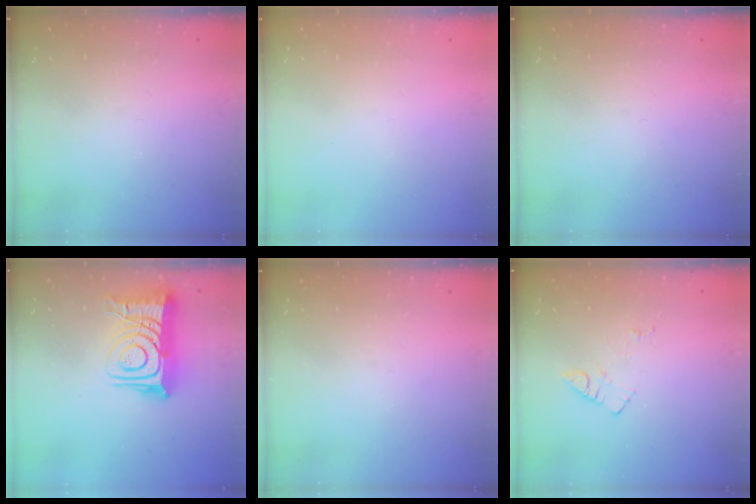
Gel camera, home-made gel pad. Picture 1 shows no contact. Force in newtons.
{"total": 1.7, "press": 1.6, "slide": 0.1}
{"total": 0.0}
{"total": 16.5, "press": 16.4, "slide": 1.5}
{"total": 0.0}
{"total": 7.2, "press": 7.2, "slide": 0.6}